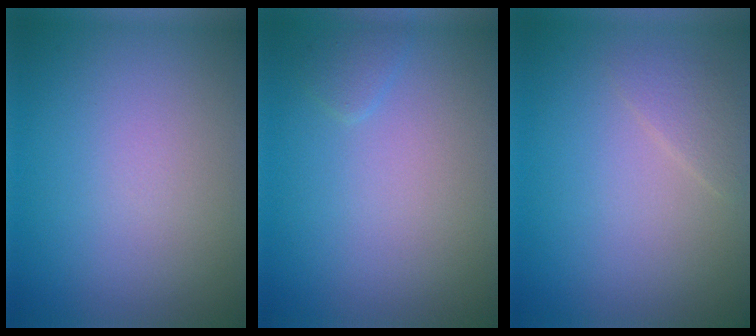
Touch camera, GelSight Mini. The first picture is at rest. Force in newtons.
{"total": 0.8, "press": 0.8, "slide": 0.1}
{"total": 1.4, "press": 1.4, "slide": 0.1}